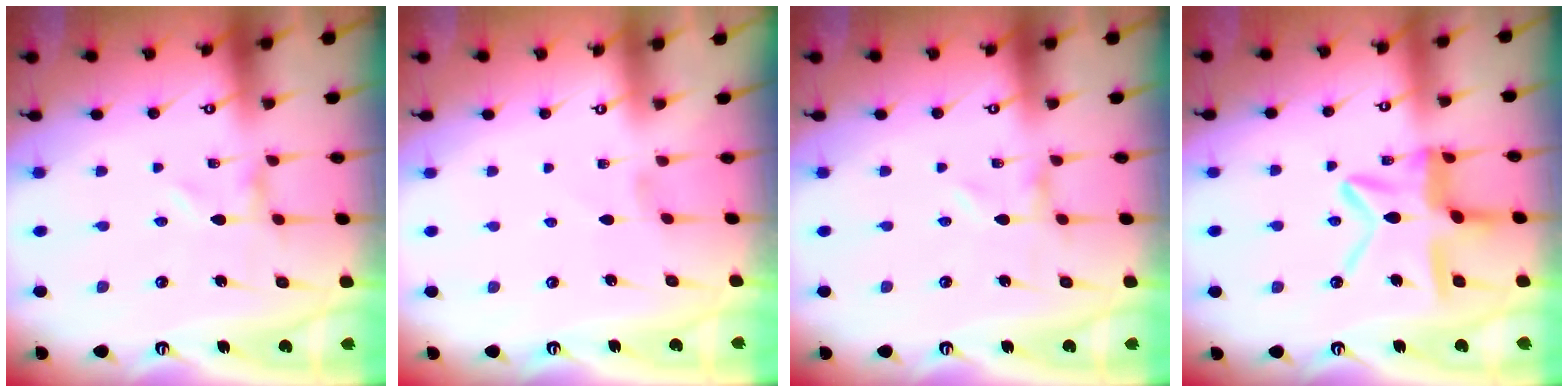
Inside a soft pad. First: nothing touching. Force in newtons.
{"total": 0.0}
{"total": 0.0}
{"total": 13.5, "press": 13.5, "slide": 1.2}